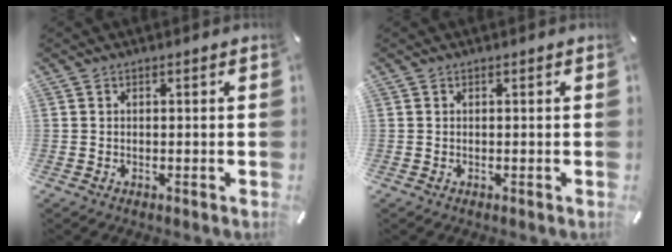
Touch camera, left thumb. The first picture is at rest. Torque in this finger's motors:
{"motor_torque": [0.02, 0.02, 0.00, 0.00, 0.00]}